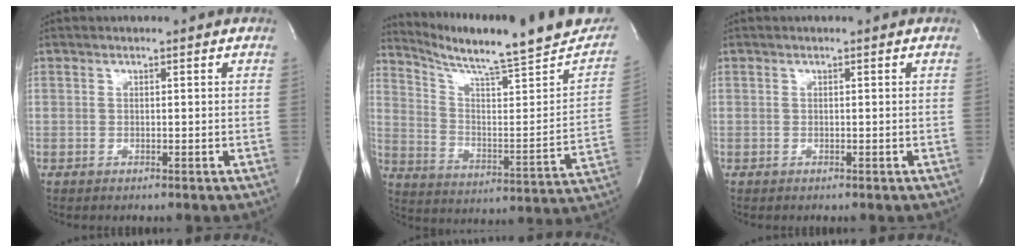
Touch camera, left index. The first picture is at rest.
{"total": 23.4, "force": [20.3, 1.9, 11.5], "torque": [-0.180, -0.052, 0.284]}
{"total": 0.0}